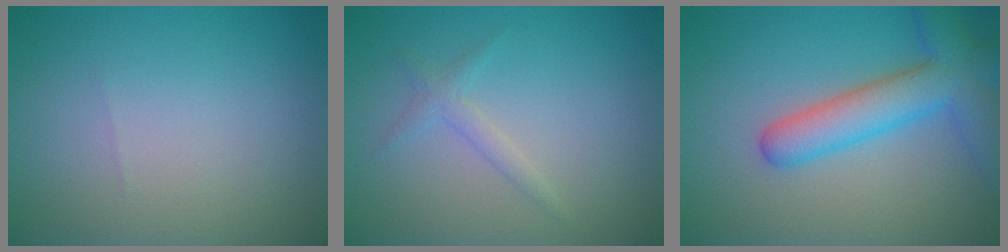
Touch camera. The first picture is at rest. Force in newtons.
{"total": 1.4, "press": 1.4, "slide": 0.1}
{"total": 6.0, "press": 6.0, "slide": 0.3}